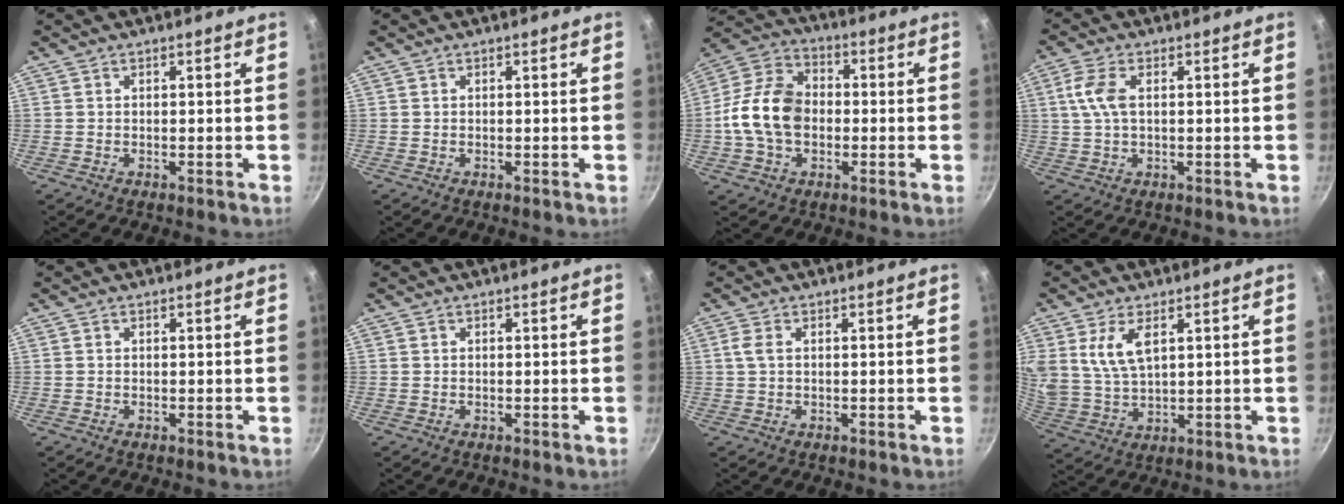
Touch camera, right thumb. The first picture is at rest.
{"total": 0.0}
{"total": 14.2, "force": [-1.3, 10.2, 9.8], "torque": [-0.158, 0.030, -0.042]}
{"total": 5.5, "force": [1.1, 2.8, 4.7], "torque": [-0.102, 0.010, 0.019]}
{"total": 0.0}
{"total": 0.0}
{"total": 2.1, "force": [0.5, 1.2, 1.7], "torque": [-0.039, 0.003, 0.008]}
{"total": 8.5, "force": [3.5, 4.5, 6.3], "torque": [-0.119, -0.023, 0.077]}